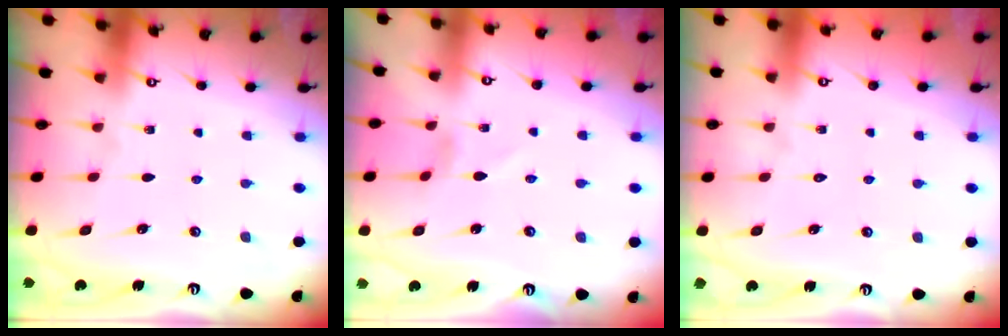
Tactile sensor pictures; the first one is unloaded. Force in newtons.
{"total": 0.0}
{"total": 1.6, "press": 1.6, "slide": 0.2}